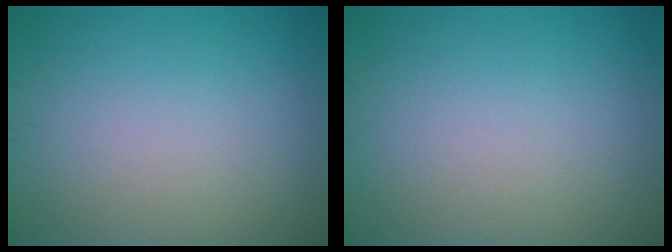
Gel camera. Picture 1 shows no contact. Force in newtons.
{"total": 0.0}